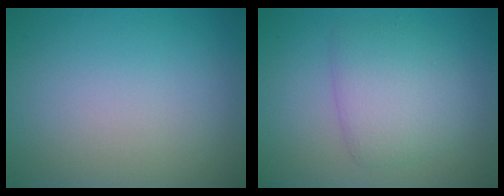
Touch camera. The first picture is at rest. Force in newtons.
{"total": 3.9, "press": 3.8, "slide": 0.2}